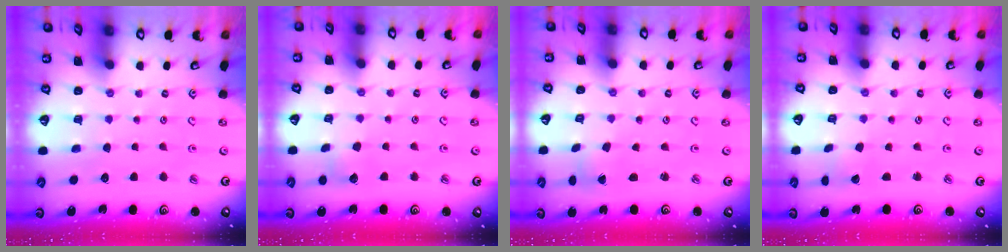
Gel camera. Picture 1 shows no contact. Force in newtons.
{"total": 5.4, "press": 5.4, "slide": 0.7}
{"total": 1.8, "press": 1.8, "slide": 0.1}
{"total": 1.5, "press": 1.5, "slide": 0.2}